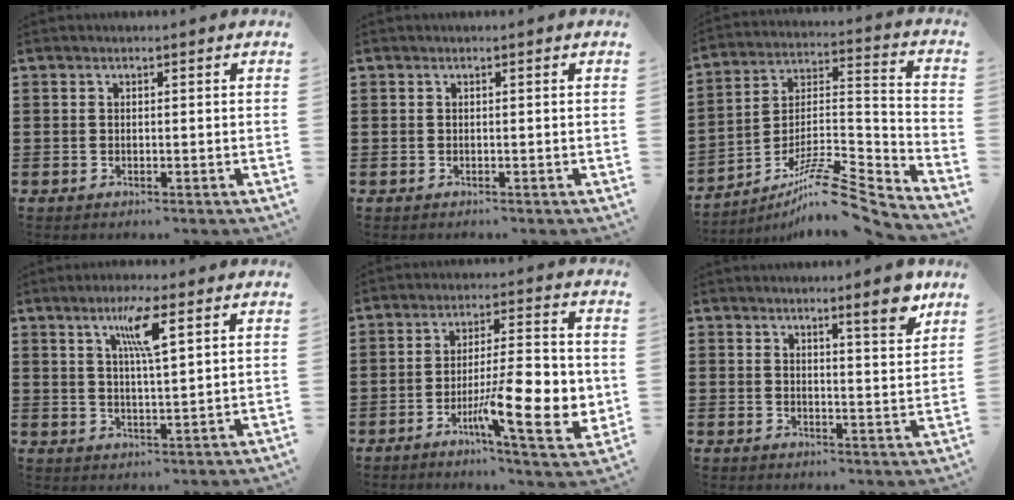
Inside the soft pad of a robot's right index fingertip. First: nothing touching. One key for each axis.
{"total": 0.0}
{"total": 10.4, "fx": -8.2, "fy": 1.3, "fz": 6.2, "tx": -0.103, "ty": 0.011, "tz": -0.161}
{"total": 6.2, "fx": 3.1, "fy": 0.4, "fz": 5.3, "tx": -0.113, "ty": 0.006, "tz": 0.049}
{"total": 12.6, "fx": -3.2, "fy": 3.1, "fz": 11.9, "tx": -0.184, "ty": -0.013, "tz": -0.057}
{"total": 5.8, "fx": 4.5, "fy": 0.4, "fz": 3.6, "tx": -0.058, "ty": -0.015, "tz": 0.073}